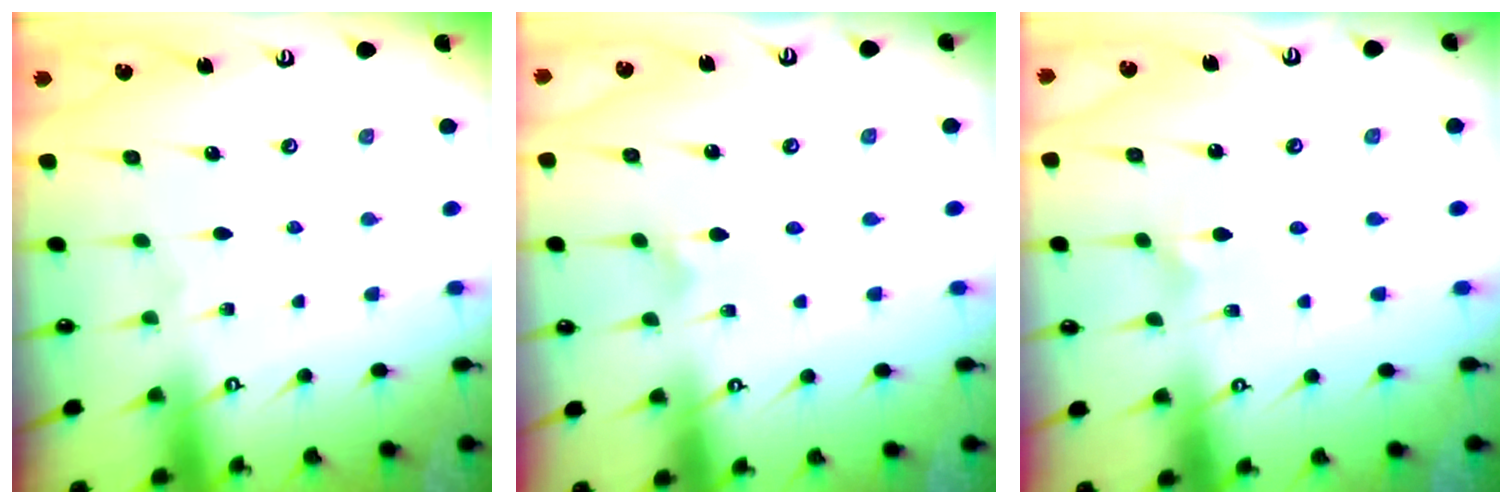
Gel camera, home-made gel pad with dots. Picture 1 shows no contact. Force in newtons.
{"total": 2.0, "press": 2.0, "slide": 0.3}
{"total": 1.8, "press": 1.8, "slide": 0.1}